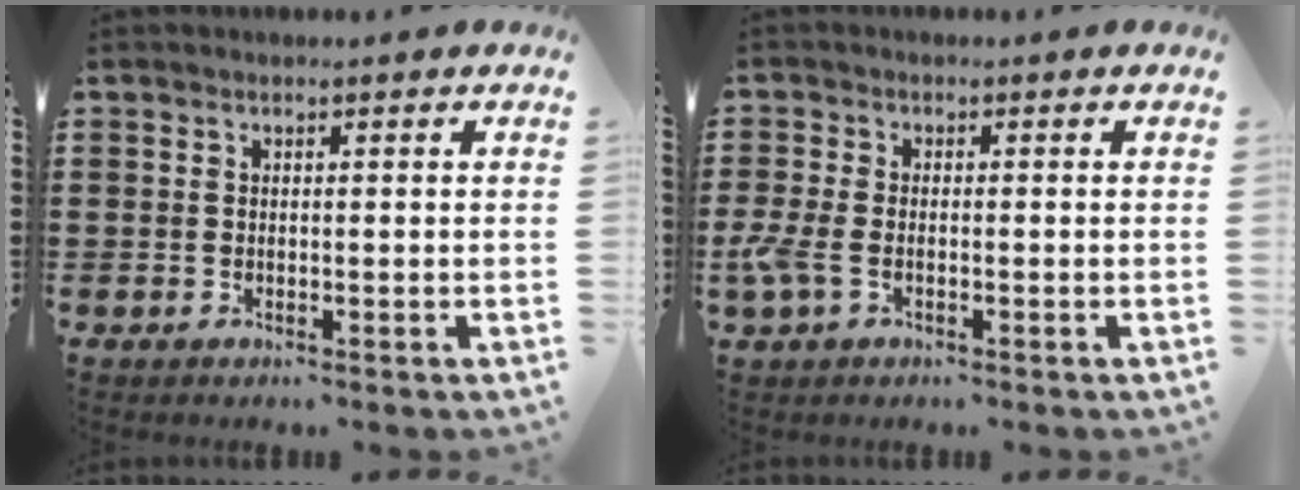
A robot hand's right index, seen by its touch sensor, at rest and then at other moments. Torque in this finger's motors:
{"motor_torque": [2.14, 0.00, 0.17, 0.04]}